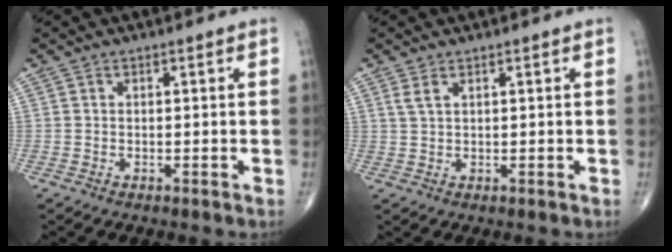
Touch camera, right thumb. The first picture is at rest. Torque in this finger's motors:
{"motor_torque": [-0.32, -0.32, 0.25, 0.23, 0.07]}